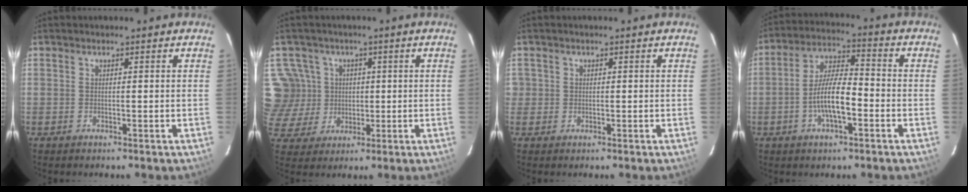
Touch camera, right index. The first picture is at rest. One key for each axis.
{"total": 7.2, "fx": 1.3, "fy": 6.9, "fz": 1.4, "tx": -0.042, "ty": 0.014, "tz": 0.031}
{"total": 1.2, "fx": -0.1, "fy": 1.2, "fz": -0.1, "tx": 0.007, "ty": 0.006, "tz": 0.000}
{"total": 9.3, "fx": -3.0, "fy": 2.9, "fz": 8.3, "tx": -0.165, "ty": 0.007, "tz": -0.056}